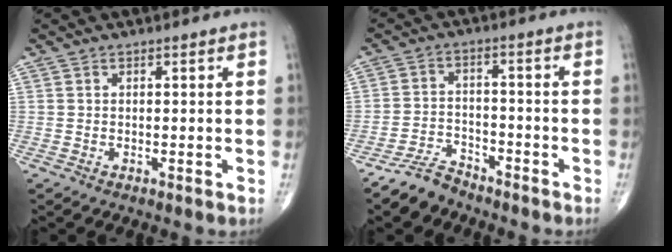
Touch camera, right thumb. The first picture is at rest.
{"total": 5.5, "force": [-4.9, 2.4, 1.0], "torque": [-0.012, 0.028, -0.096]}